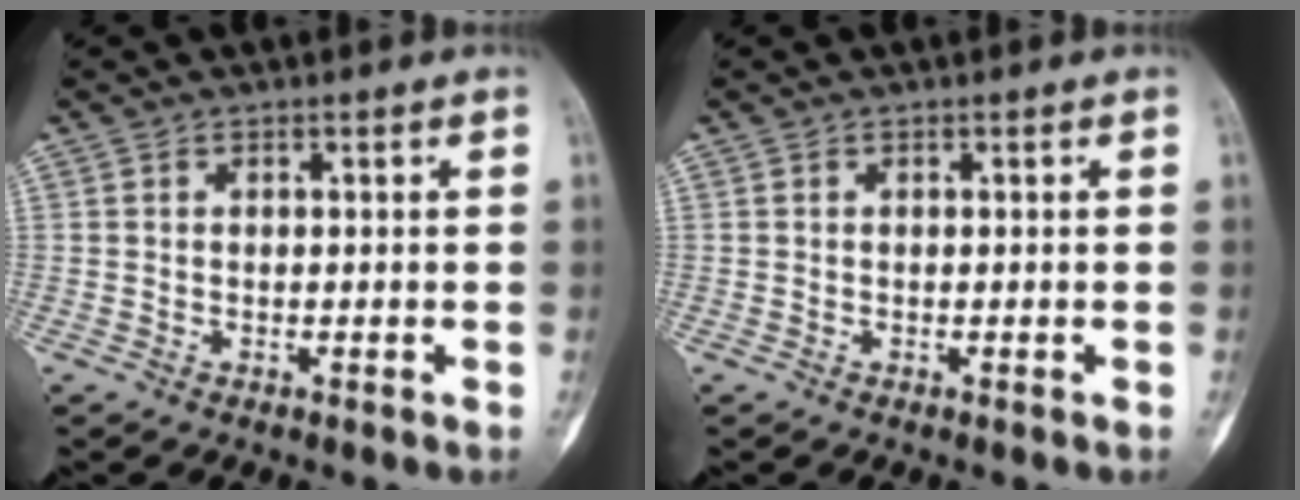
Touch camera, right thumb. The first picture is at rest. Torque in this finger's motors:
{"motor_torque": [0.04, 0.04, 0.06, -0.06, 0.00]}